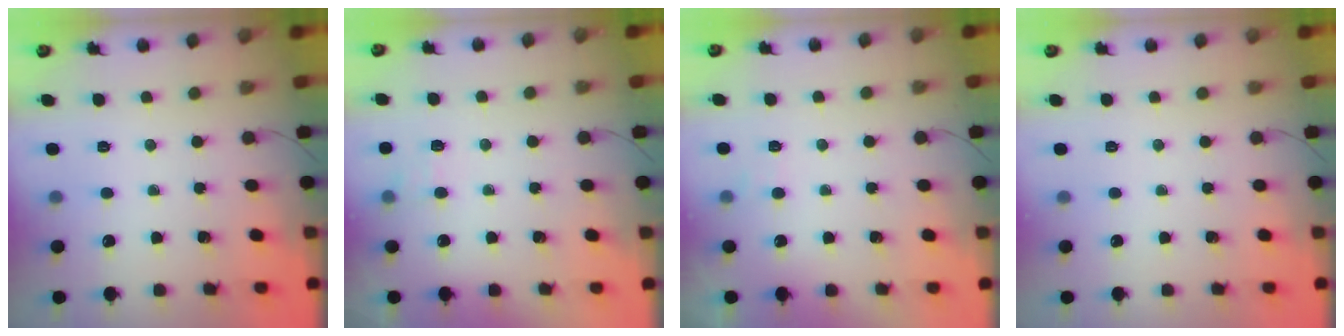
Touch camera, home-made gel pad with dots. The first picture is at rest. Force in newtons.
{"total": 6.4, "press": 6.2, "slide": 1.4}
{"total": 4.0, "press": 3.8, "slide": 1.1}
{"total": 0.0}